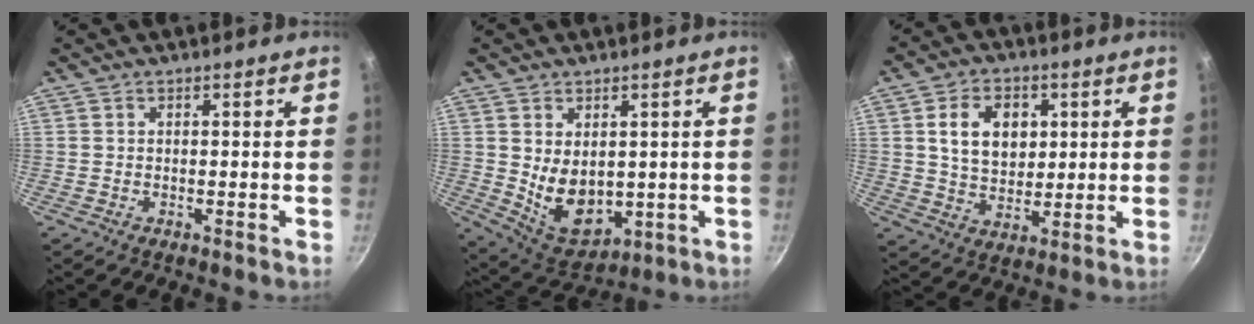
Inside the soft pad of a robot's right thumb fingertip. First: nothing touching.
{"total": 10.1, "force": [0.9, 6.8, 7.4], "torque": [-0.098, -0.028, 0.044]}
{"total": 10.9, "force": [2.7, 7.9, 7.0], "torque": [-0.092, -0.005, 0.046]}